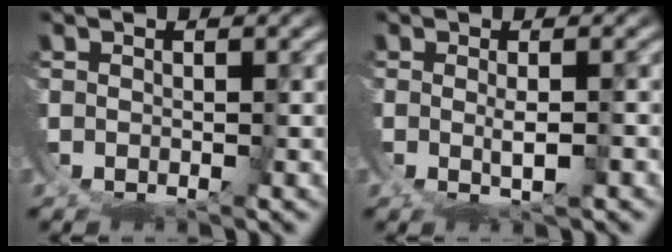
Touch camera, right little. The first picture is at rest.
{"total": 1.9, "force": [-0.2, -0.6, 1.8], "torque": [-0.025, -0.003, 0.000]}